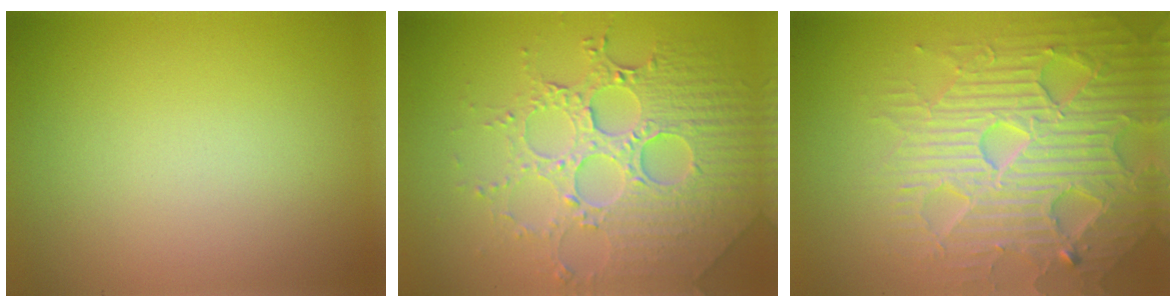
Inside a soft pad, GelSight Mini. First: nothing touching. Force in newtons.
{"total": 8.0, "press": 5.9, "slide": 5.5}
{"total": 7.4, "press": 7.3, "slide": 1.5}